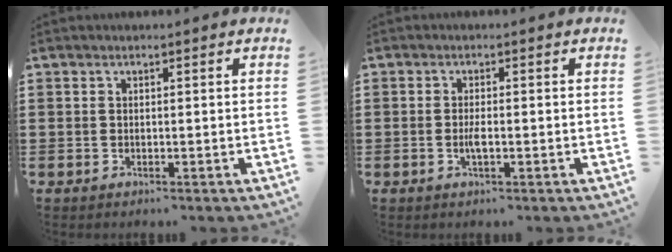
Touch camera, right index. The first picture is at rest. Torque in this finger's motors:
{"motor_torque": [1.19, 0.95, 0.19, 0.05]}